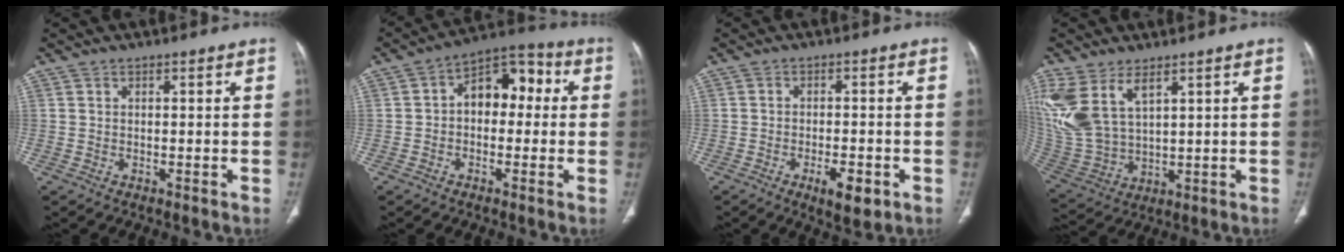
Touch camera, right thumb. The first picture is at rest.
{"total": 10.4, "force": [0.7, 6.8, 7.8], "torque": [-0.080, 0.039, -0.002]}
{"total": 5.9, "force": [-2.7, 2.3, 4.8], "torque": [-0.069, 0.004, -0.036]}
{"total": 14.6, "force": [6.9, 7.8, 10.2], "torque": [-0.232, -0.021, 0.159]}